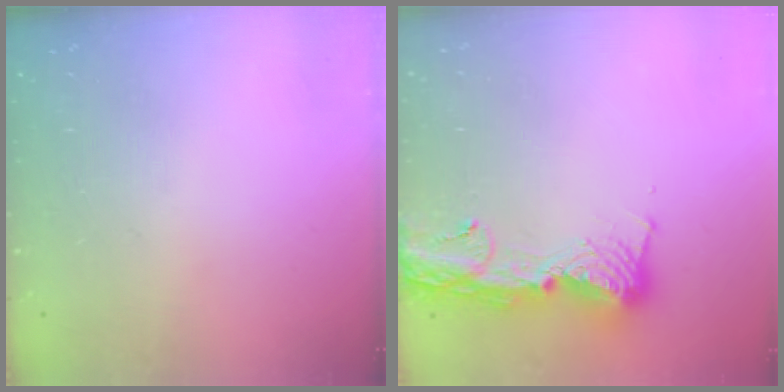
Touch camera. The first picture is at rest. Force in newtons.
{"total": 13.9, "press": 13.8, "slide": 1.2}